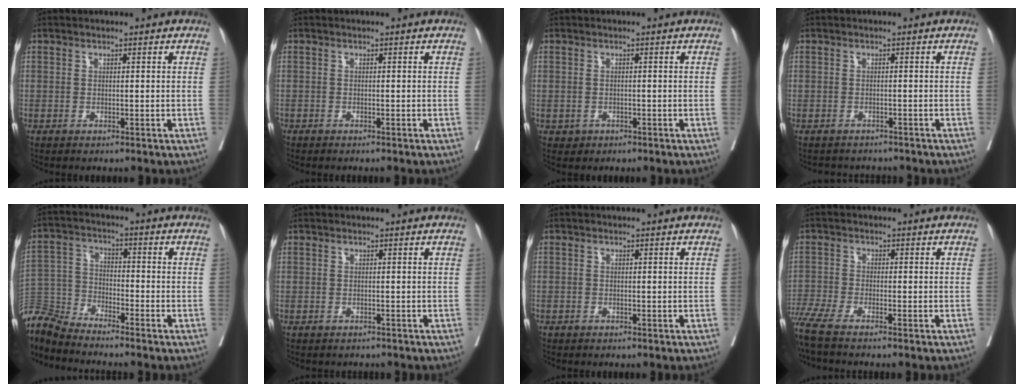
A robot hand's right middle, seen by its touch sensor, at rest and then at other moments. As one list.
[{"total": 0.6, "force": [-0.5, 0.1, 0.1], "torque": [-0.002, -0.001, -0.013]}, {"total": 1.2, "force": [-0.5, 1.1, 0.2], "torque": [-0.004, 0.002, -0.003]}, {"total": 3.5, "force": [-3.2, 1.4, -0.1], "torque": [-0.001, -0.001, -0.043]}, {"total": 8.3, "force": [-8.2, 0.0, 0.9], "torque": [-0.026, 0.001, -0.167]}, {"total": 1.1, "force": [-0.9, 0.5, -0.1], "torque": [-0.007, -0.001, -0.013]}, {"total": 0.5, "force": [-0.3, 0.4, 0.0], "torque": [-0.006, 0.003, -0.007]}, {"total": 7.0, "force": [-5.9, -0.4, 3.8], "torque": [-0.078, -0.014, -0.109]}]